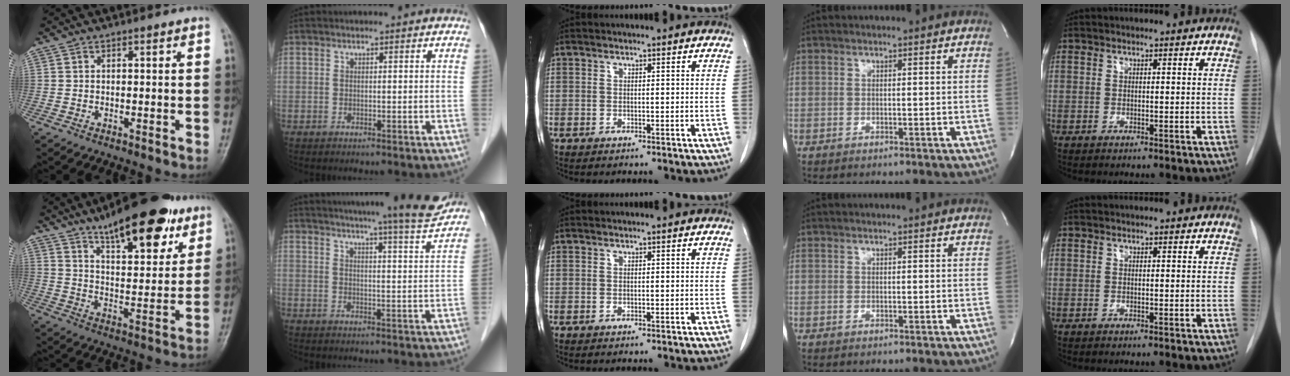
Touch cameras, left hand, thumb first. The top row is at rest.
{"thumb": {"total": 18.9, "force": [12.1, 6.6, 13.0], "torque": [-0.156, -0.051, 0.191]}, "index": {"total": 15.4, "force": [14.0, -0.7, 6.4], "torque": [-0.097, -0.036, 0.173]}}